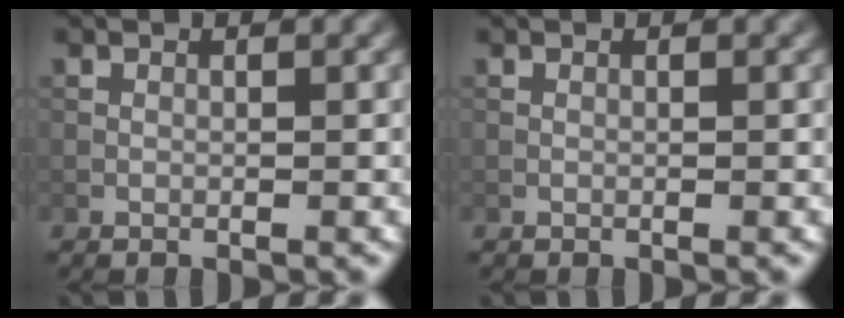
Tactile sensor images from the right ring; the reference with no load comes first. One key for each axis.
{"total": 0.0}